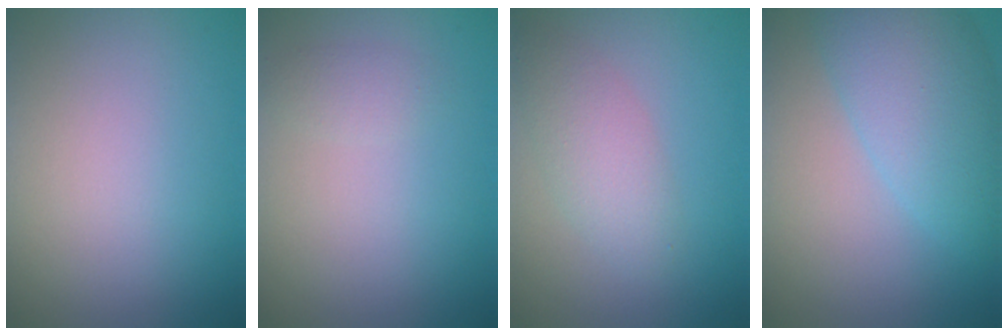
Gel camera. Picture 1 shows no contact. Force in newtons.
{"total": 1.1, "press": 1.1, "slide": 0.0}
{"total": 2.9, "press": 2.9, "slide": 0.1}
{"total": 7.0, "press": 7.0, "slide": 0.3}